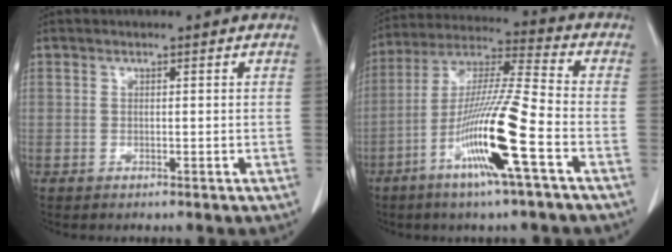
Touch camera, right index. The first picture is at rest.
{"total": 15.2, "force": [-6.3, -0.4, 13.8], "torque": [-0.274, -0.010, -0.121]}